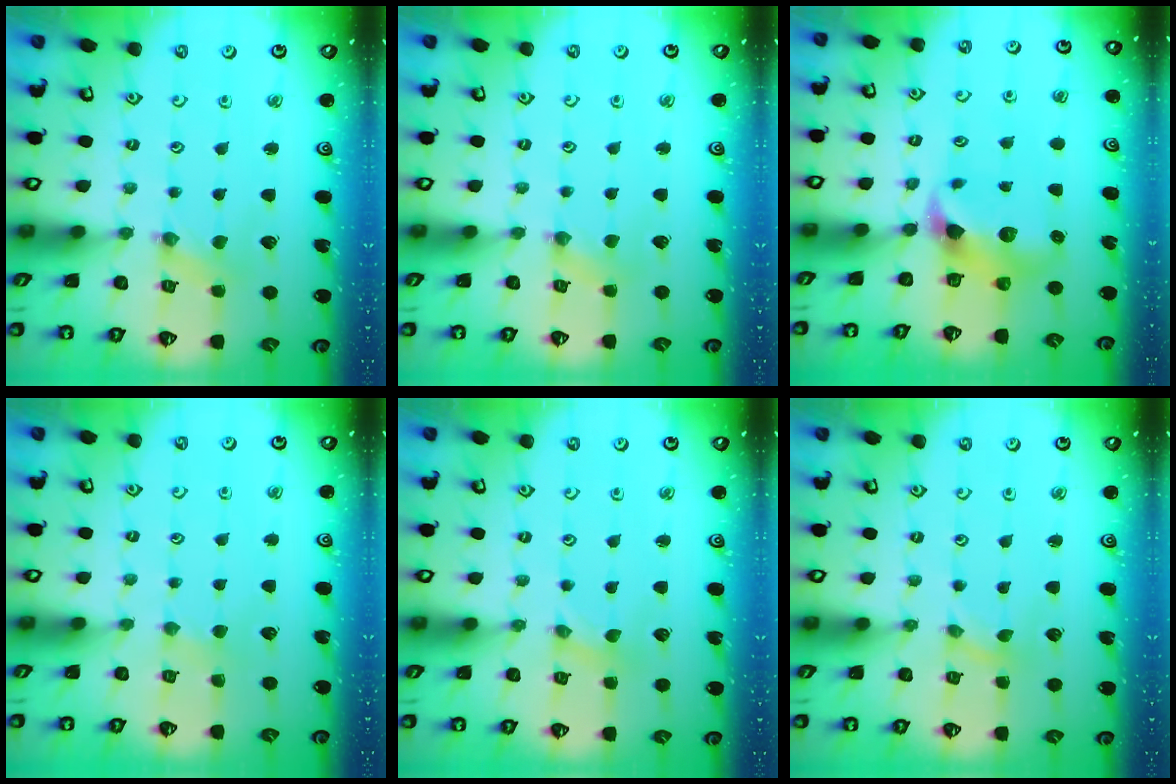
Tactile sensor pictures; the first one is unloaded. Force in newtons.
{"total": 2.0, "press": 2.0, "slide": 0.3}
{"total": 7.7, "press": 7.7, "slide": 1.0}
{"total": 1.7, "press": 1.6, "slide": 0.4}
{"total": 0.0}
{"total": 0.0}